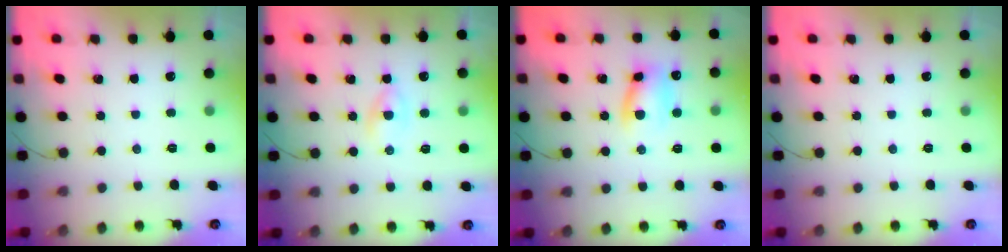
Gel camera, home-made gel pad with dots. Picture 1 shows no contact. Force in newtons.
{"total": 2.4, "press": 2.2, "slide": 0.9}
{"total": 9.0, "press": 9.0, "slide": 0.9}
{"total": 0.0}